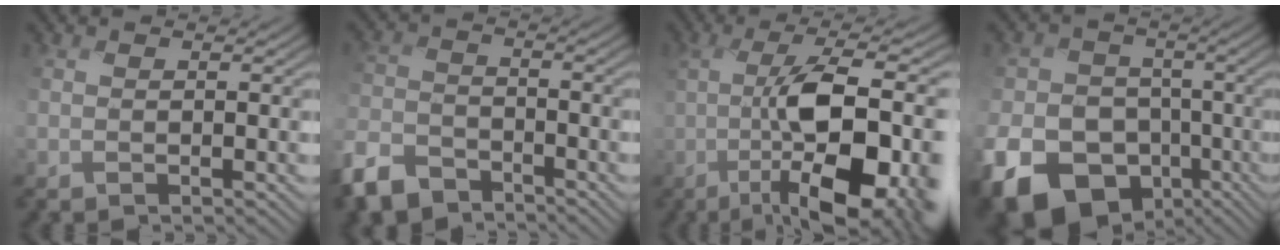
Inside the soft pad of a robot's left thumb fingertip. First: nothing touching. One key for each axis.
{"total": 7.7, "fx": -6.0, "fy": 3.8, "fz": 3.0, "tx": -0.079, "ty": -0.015, "tz": -0.134}
{"total": 16.5, "fx": -3.5, "fy": 5.5, "fz": 15.2, "tx": -0.256, "ty": -0.016, "tz": -0.043}
{"total": 17.9, "fx": -8.0, "fy": 14.2, "fz": 7.4, "tx": -0.197, "ty": -0.062, "tz": -0.153}